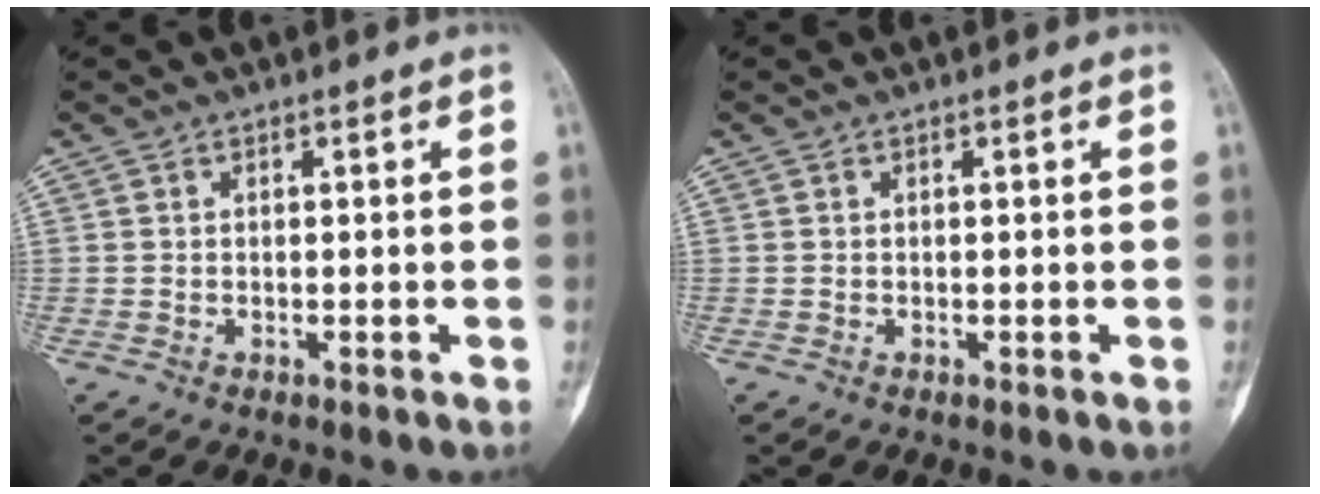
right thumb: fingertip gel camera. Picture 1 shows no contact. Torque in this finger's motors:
{"motor_torque": [0.42, 0.43, 0.00, 0.00, 0.05]}